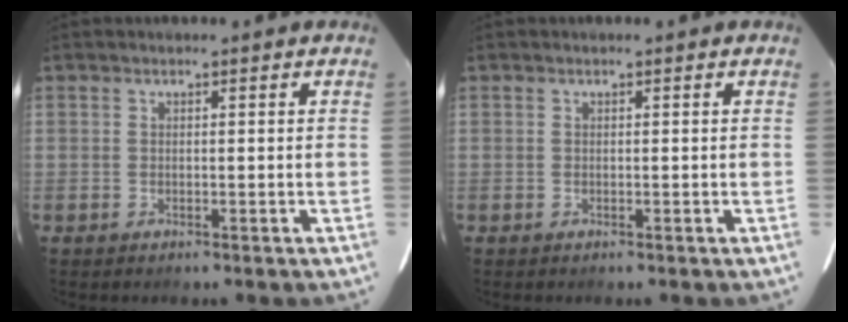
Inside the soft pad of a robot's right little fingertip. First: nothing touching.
{"total": 0.0}